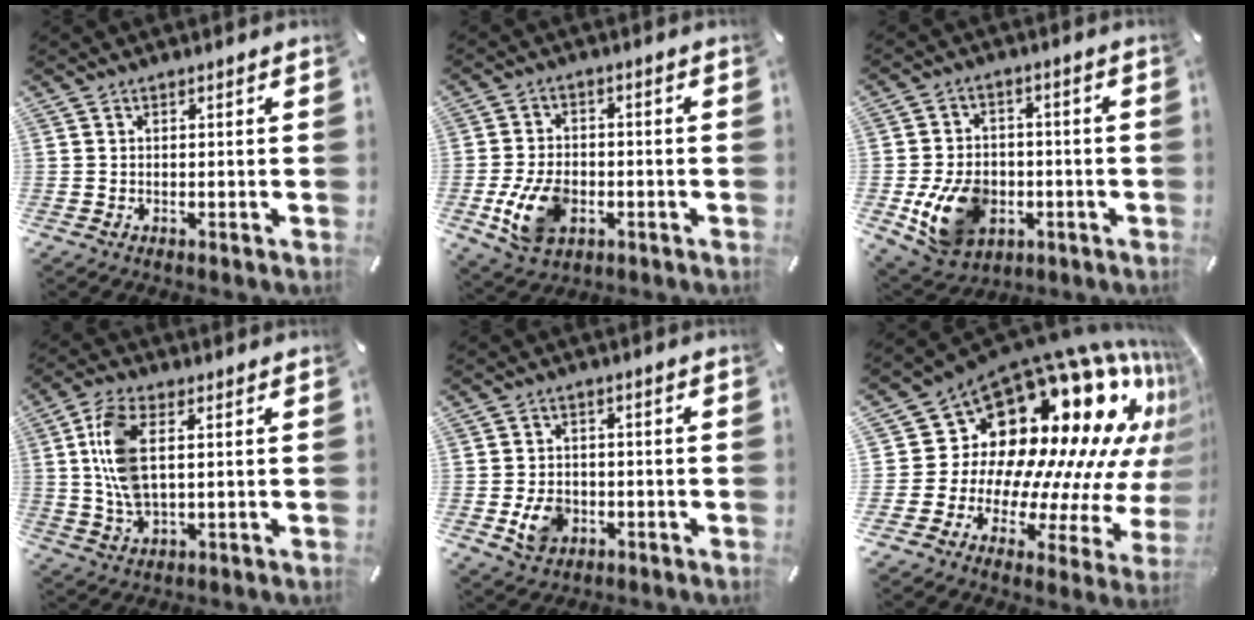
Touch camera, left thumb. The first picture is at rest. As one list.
[{"total": 10.7, "force": [-3.0, 7.3, 7.2], "torque": [-0.149, 0.004, -0.051]}, {"total": 13.3, "force": [-3.5, 10.2, 7.7], "torque": [-0.160, 0.012, -0.058]}, {"total": 10.4, "force": [1.8, 5.2, 8.8], "torque": [-0.203, 0.001, 0.029]}, {"total": 6.7, "force": [-1.6, 5.5, 3.4], "torque": [-0.060, 0.002, -0.029]}, {"total": 24.7, "force": [11.8, 15.3, 15.4], "torque": [-0.228, -0.161, 0.232]}]